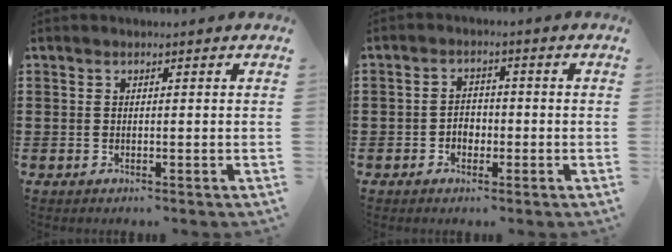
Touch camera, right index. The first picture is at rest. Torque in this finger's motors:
{"motor_torque": [2.14, 0.00, 0.04, 0.03]}